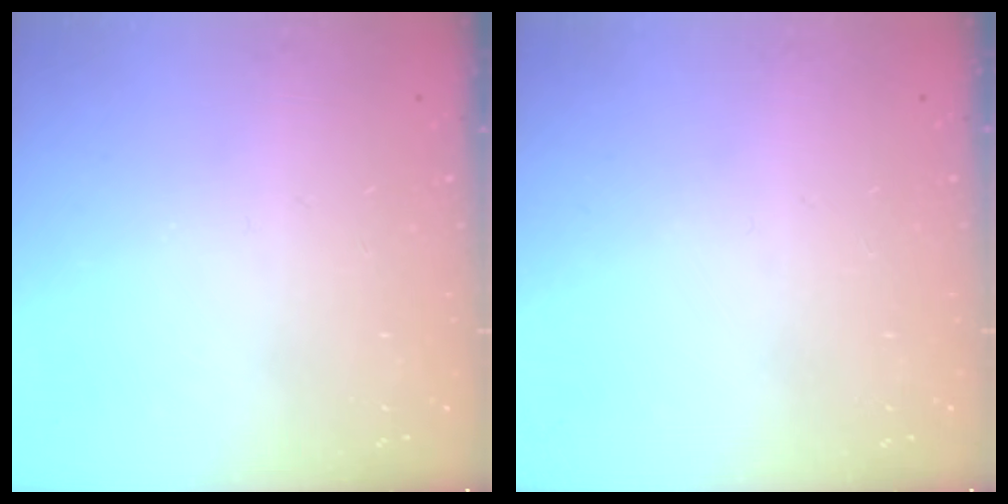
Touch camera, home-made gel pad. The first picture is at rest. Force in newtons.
{"total": 0.0}